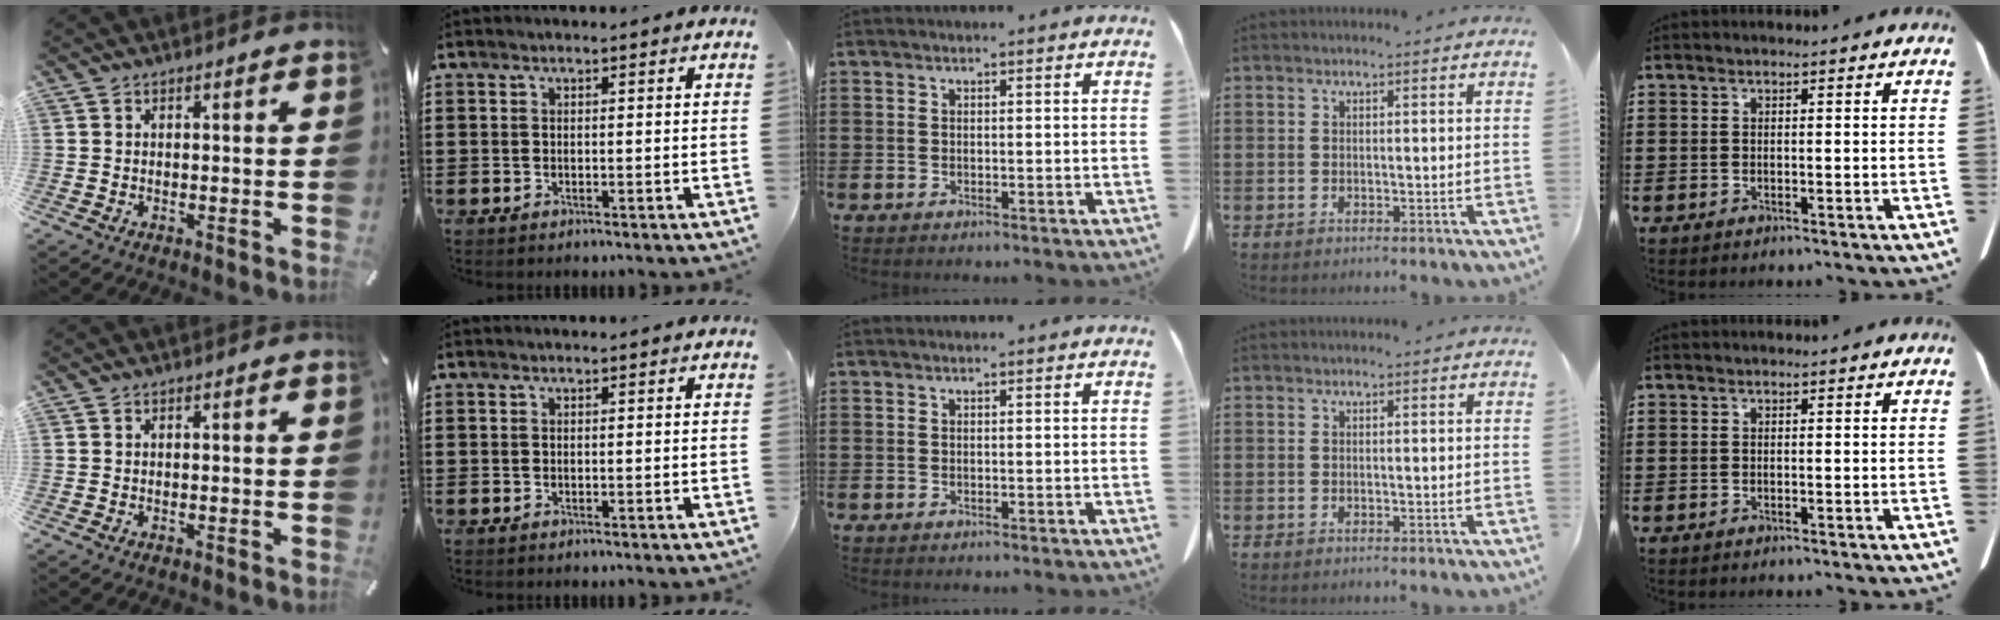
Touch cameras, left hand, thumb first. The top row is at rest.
{}